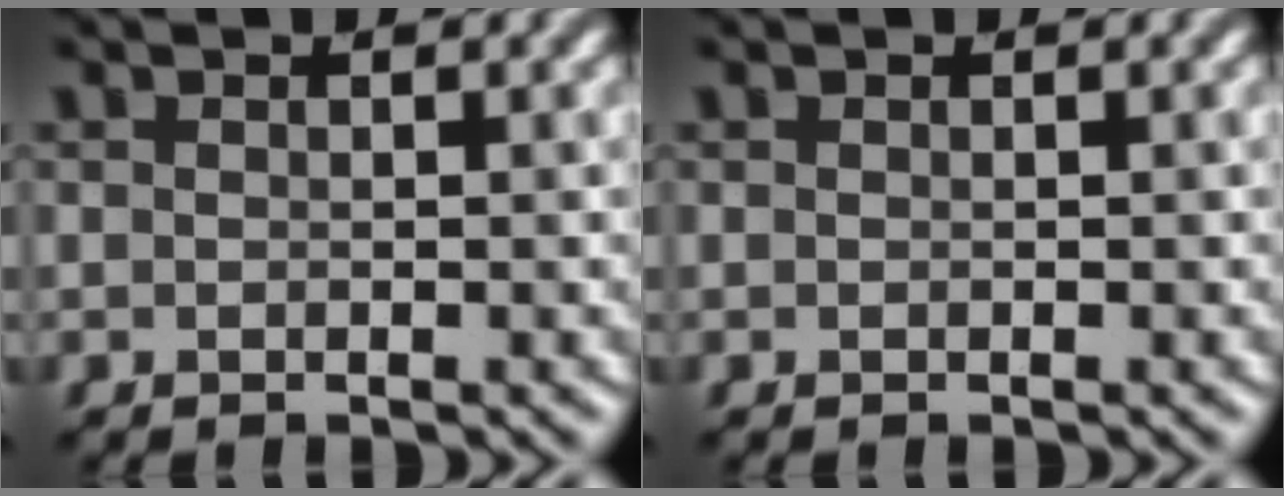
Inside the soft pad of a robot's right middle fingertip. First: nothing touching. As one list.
[{"total": 0.0}]